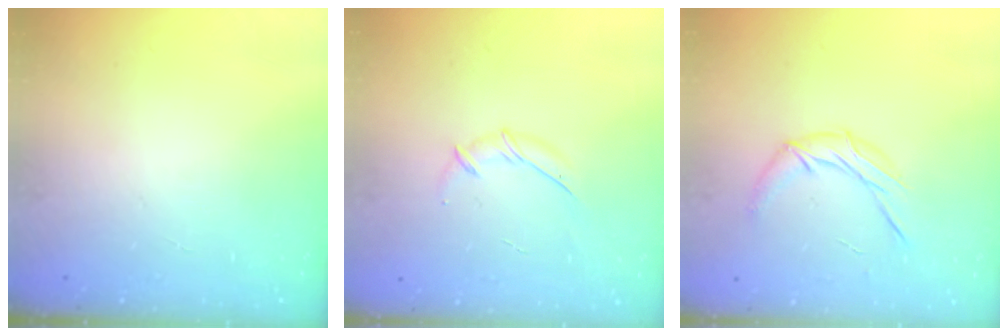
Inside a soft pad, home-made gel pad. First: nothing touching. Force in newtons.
{"total": 6.1, "press": 6.0, "slide": 1.1}
{"total": 8.8, "press": 8.8, "slide": 0.4}